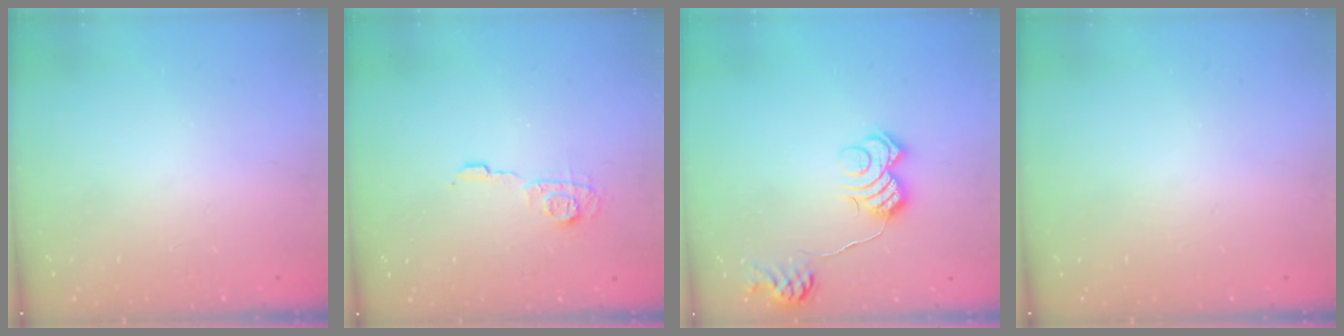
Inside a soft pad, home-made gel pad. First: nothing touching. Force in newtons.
{"total": 6.8, "press": 6.8, "slide": 0.2}
{"total": 11.4, "press": 11.4, "slide": 0.5}
{"total": 0.0}